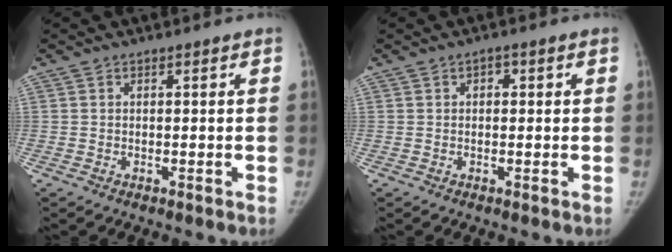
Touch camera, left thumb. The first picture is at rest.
{"total": 1.7, "force": [0.3, 1.2, 1.2], "torque": [-0.003, 0.004, -0.001]}